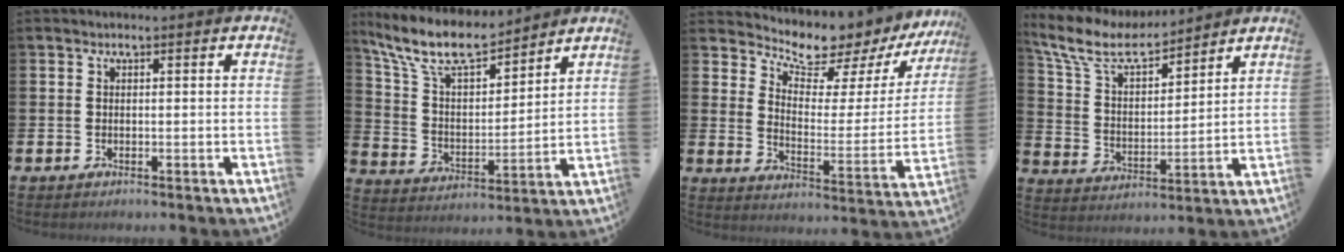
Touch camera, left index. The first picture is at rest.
{"total": 9.0, "force": [7.9, 2.3, 3.7], "torque": [-0.109, -0.038, 0.143]}
{"total": 7.0, "force": [6.6, 1.8, 1.6], "torque": [-0.060, -0.060, 0.109]}
{"total": 8.4, "force": [7.4, 2.5, 3.0], "torque": [-0.100, -0.044, 0.131]}